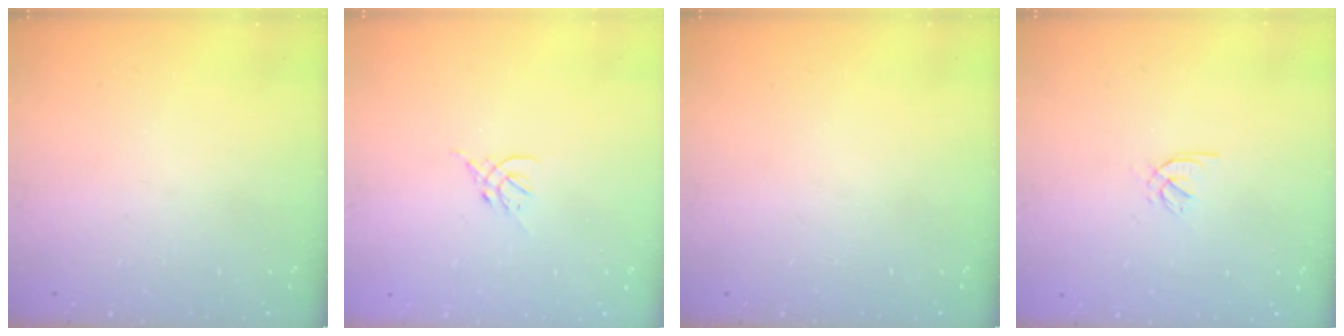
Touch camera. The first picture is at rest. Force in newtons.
{"total": 2.3, "press": 2.2, "slide": 0.5}
{"total": 0.0}
{"total": 2.0, "press": 1.9, "slide": 0.6}